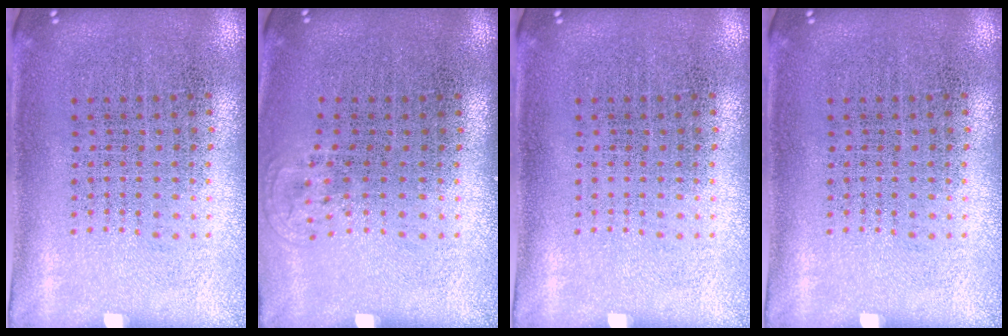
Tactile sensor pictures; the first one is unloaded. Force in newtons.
{"total": 0.6, "press": 0.5, "slide": 0.3}
{"total": 0.0}
{"total": 0.0}